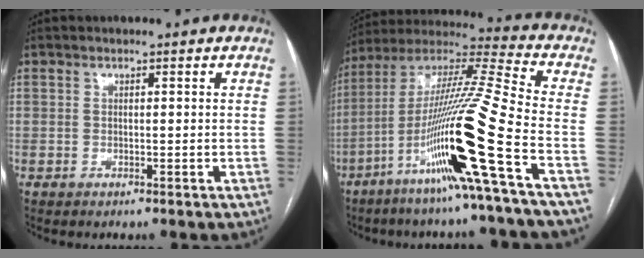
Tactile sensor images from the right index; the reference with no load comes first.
{"total": 21.3, "force": [-8.5, -2.0, 19.4], "torque": [-0.378, -0.026, -0.167]}